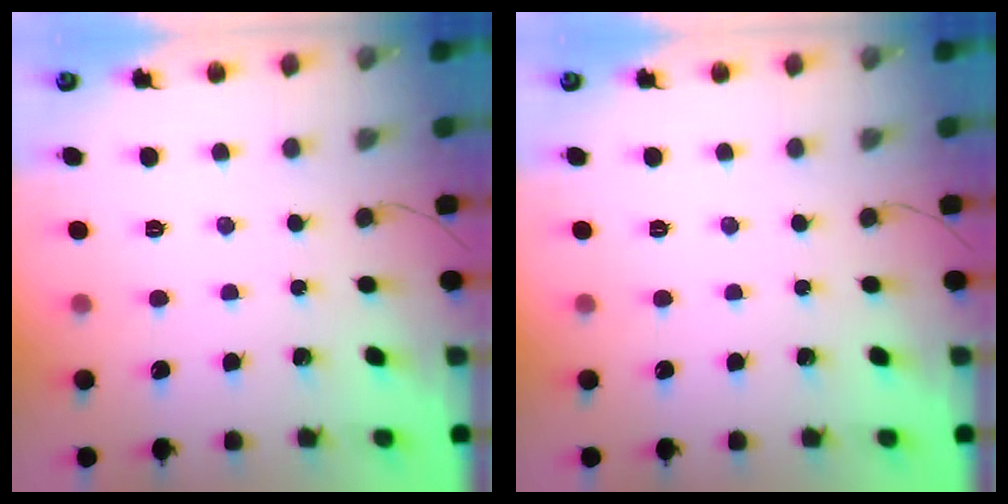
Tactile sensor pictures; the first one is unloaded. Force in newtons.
{"total": 0.0}